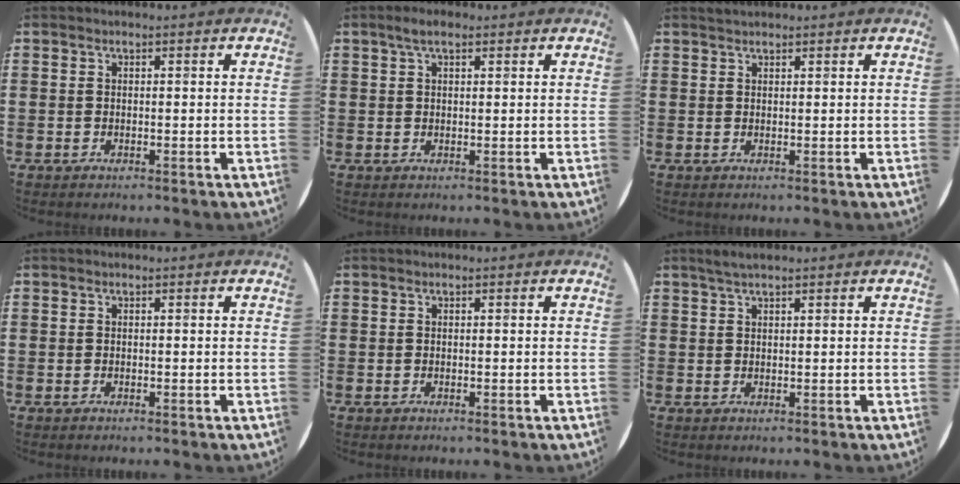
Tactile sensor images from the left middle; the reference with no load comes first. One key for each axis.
{"total": 2.4, "fx": 1.5, "fy": 0.9, "fz": 1.6, "tx": -0.026, "ty": 0.004, "tz": 0.025}
{"total": 0.8, "fx": 0.8, "fy": 0.1, "fz": 0.1, "tx": -0.001, "ty": 0.002, "tz": 0.015}
{"total": 0.0}
{"total": 0.0}
{"total": 1.5, "fx": 1.3, "fy": 0.1, "fz": 0.9, "tx": -0.018, "ty": 0.003, "tz": 0.023}